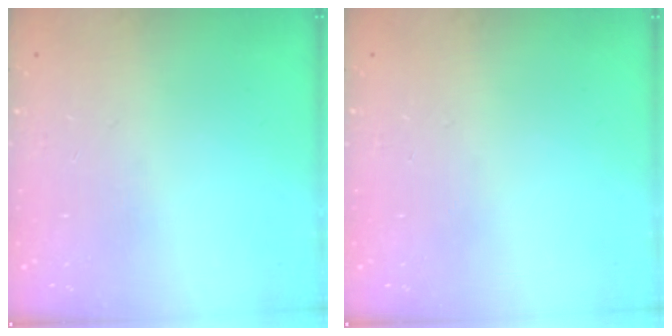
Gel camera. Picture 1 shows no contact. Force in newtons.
{"total": 0.0}